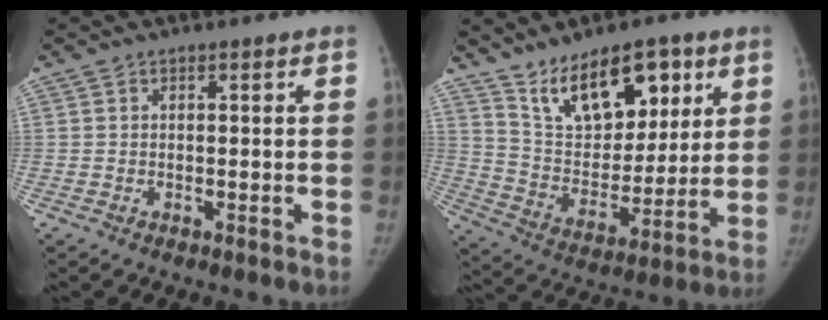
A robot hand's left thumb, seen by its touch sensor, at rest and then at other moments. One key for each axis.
{"total": 17.2, "fx": 10.1, "fy": 9.1, "fz": 10.5, "tx": -0.121, "ty": -0.052, "tz": 0.187}